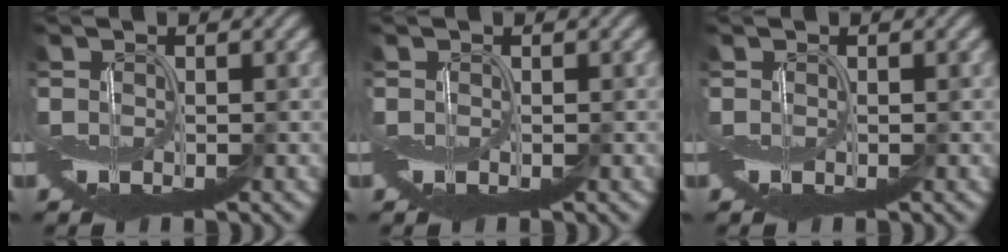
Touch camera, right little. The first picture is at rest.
{"total": 0.0}
{"total": 0.0}